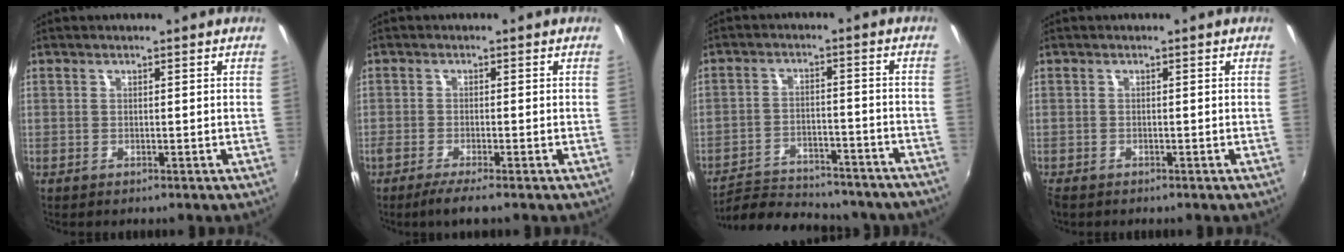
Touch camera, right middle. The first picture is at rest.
{"total": 3.5, "force": [-2.7, -0.4, 2.2], "torque": [-0.055, -0.014, -0.052]}
{"total": 21.2, "force": [-18.6, 6.5, 7.8], "torque": [-0.162, 0.000, -0.245]}
{"total": 1.5, "force": [-1.3, 0.6, 0.4], "torque": [-0.014, -0.008, -0.024]}